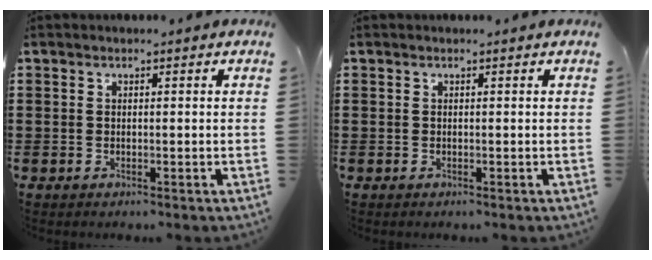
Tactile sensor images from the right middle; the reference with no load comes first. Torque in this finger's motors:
{"motor_torque": [-0.04, -1.31, -0.06, -0.01]}